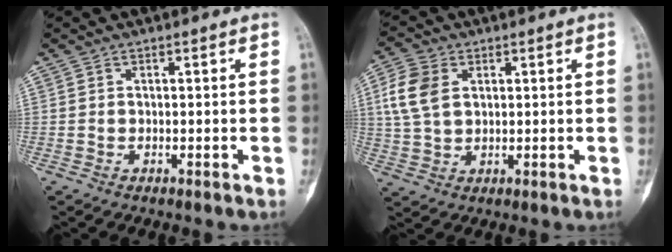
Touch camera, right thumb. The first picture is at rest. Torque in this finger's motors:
{"motor_torque": [0.46, 0.82, 0.48, -0.12, 0.14]}